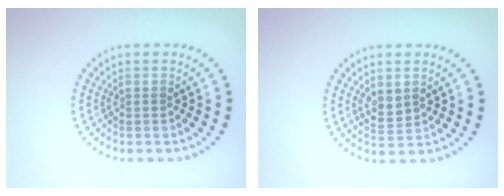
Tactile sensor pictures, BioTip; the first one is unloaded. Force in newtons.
{"total": 1.9, "press": 1.8, "slide": 0.7}